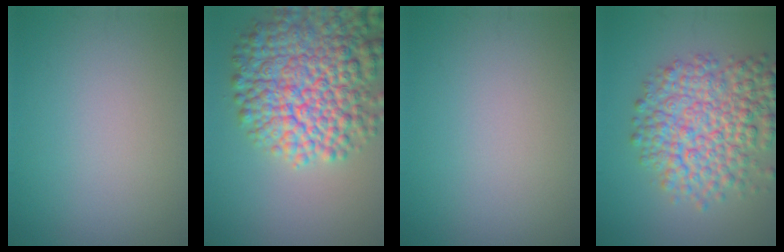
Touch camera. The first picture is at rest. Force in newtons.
{"total": 11.6, "press": 11.6, "slide": 0.6}
{"total": 0.0}
{"total": 8.4, "press": 8.4, "slide": 0.3}